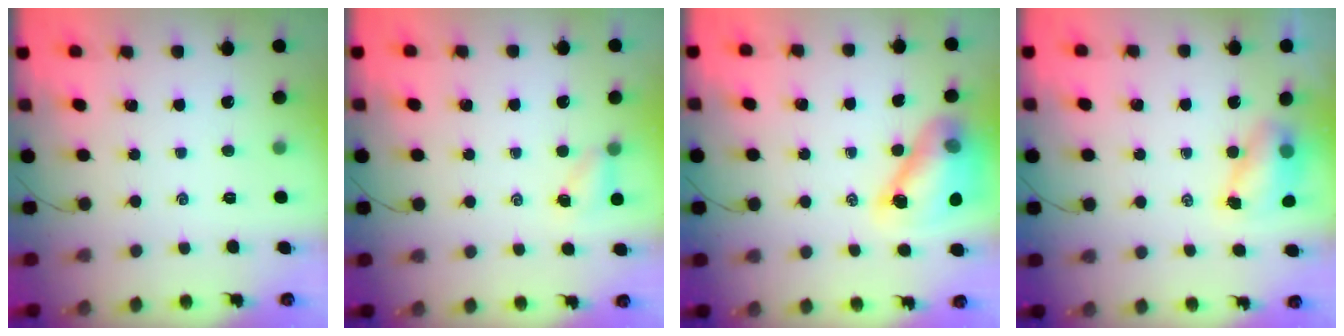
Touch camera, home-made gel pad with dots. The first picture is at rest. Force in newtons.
{"total": 3.5, "press": 3.3, "slide": 1.2}
{"total": 13.8, "press": 13.2, "slide": 4.1}
{"total": 6.0, "press": 5.9, "slide": 0.7}